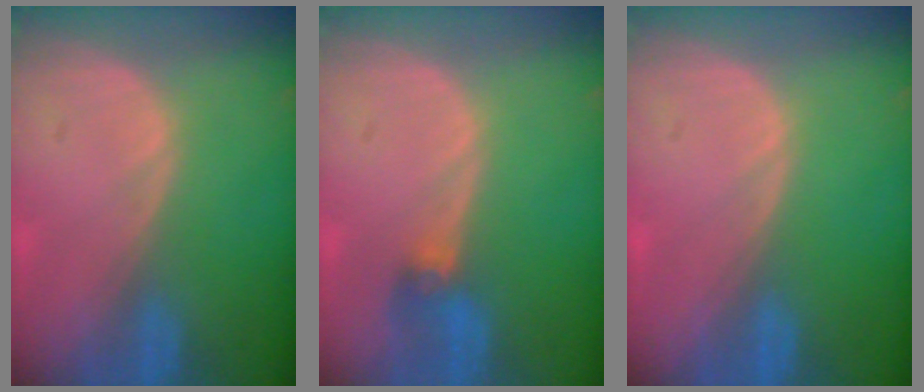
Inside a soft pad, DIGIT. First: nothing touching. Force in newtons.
{"total": 2.8, "press": 2.6, "slide": 1.1}
{"total": 0.0}